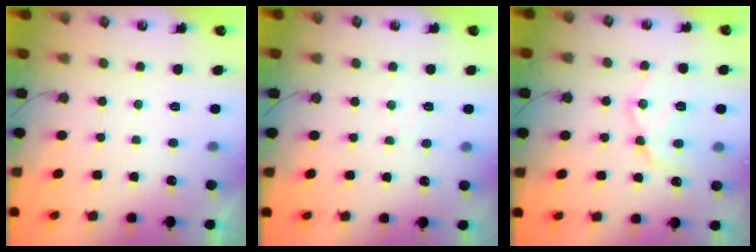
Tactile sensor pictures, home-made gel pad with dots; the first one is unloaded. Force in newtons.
{"total": 3.3, "press": 3.2, "slide": 0.5}
{"total": 13.8, "press": 13.7, "slide": 1.2}